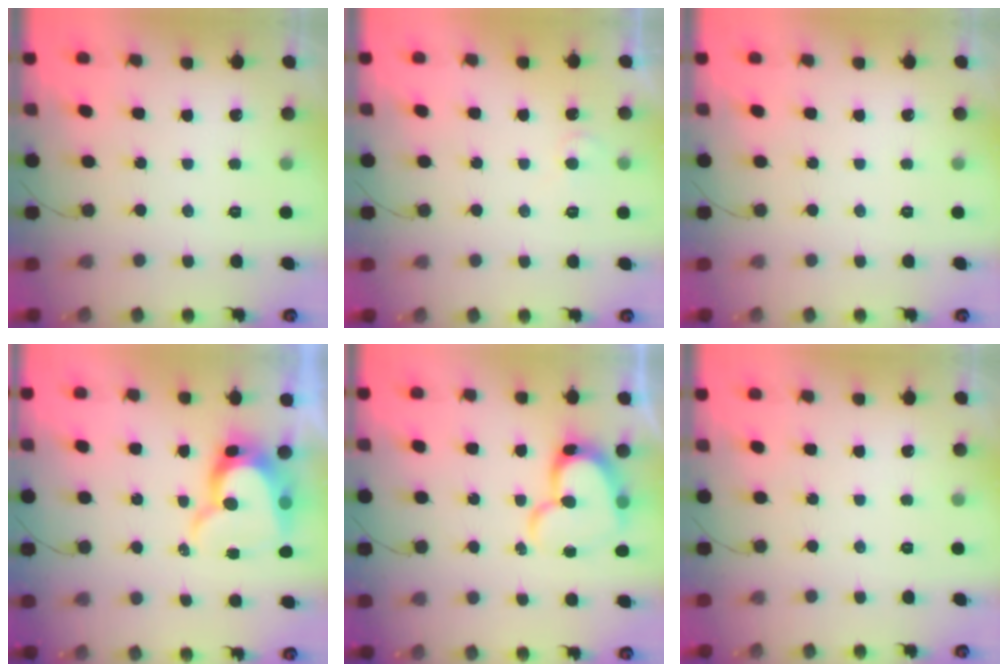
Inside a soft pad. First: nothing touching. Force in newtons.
{"total": 4.4, "press": 4.4, "slide": 0.5}
{"total": 0.0}
{"total": 13.5, "press": 13.4, "slide": 1.4}
{"total": 14.9, "press": 14.8, "slide": 1.5}
{"total": 0.0}